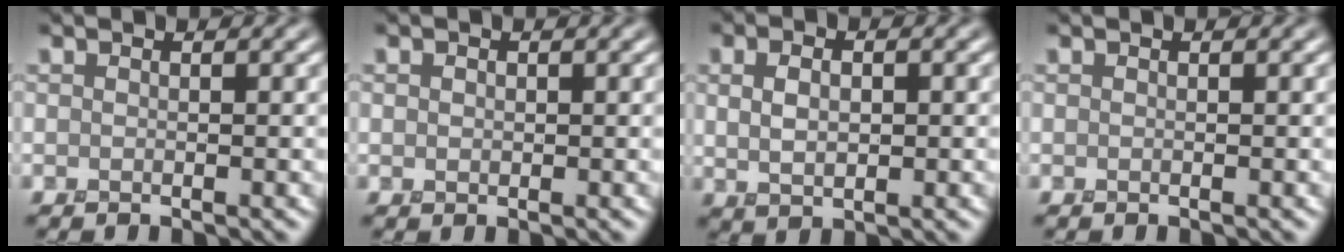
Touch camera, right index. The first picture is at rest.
{"total": 0.7, "force": [0.1, 0.7, 0.2], "torque": [-0.004, -0.001, 0.002]}
{"total": 2.7, "force": [0.3, 1.7, 2.0], "torque": [-0.046, -0.001, 0.011]}
{"total": 0.0}